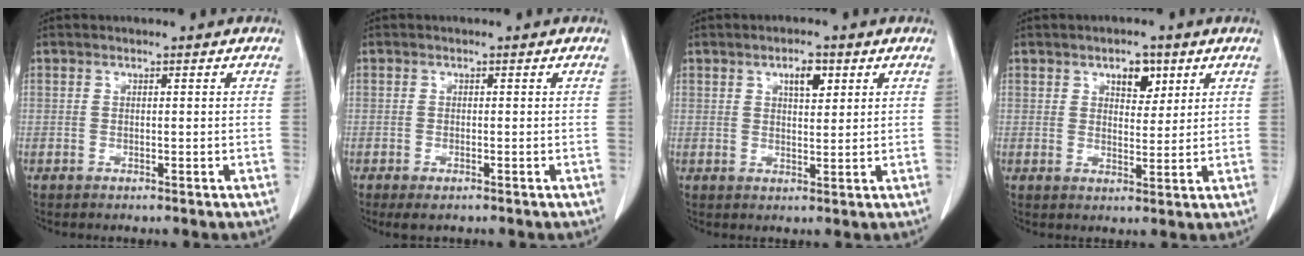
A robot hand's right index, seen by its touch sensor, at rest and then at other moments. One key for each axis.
{"total": 2.1, "fx": -1.4, "fy": 0.7, "fz": 1.4, "tx": -0.022, "ty": -0.005, "tz": -0.016}
{"total": 3.7, "fx": 1.8, "fy": 1.4, "fz": 2.8, "tx": -0.046, "ty": 0.000, "tz": 0.029}
{"total": 3.9, "fx": 2.2, "fy": 1.7, "fz": 2.8, "tx": -0.043, "ty": -0.002, "tz": 0.037}